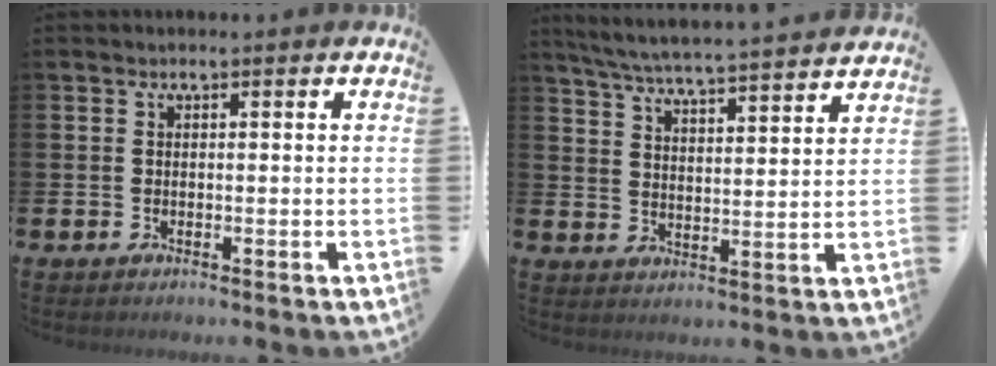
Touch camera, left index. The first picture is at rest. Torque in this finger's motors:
{"motor_torque": [0.46, -0.69, 0.22, 0.08]}